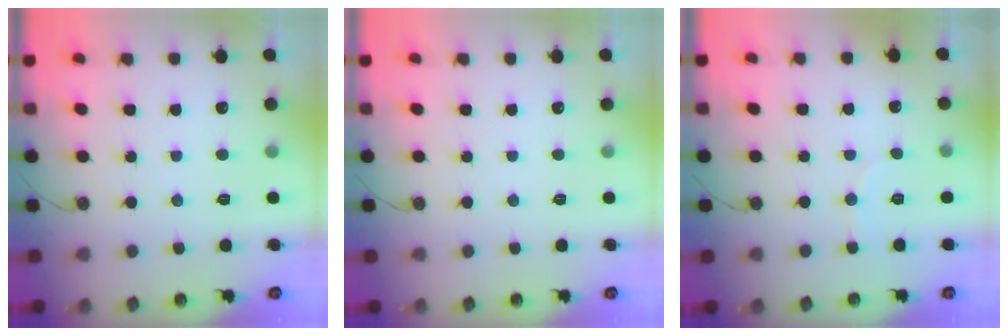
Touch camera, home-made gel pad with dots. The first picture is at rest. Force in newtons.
{"total": 0.0}
{"total": 3.9, "press": 3.8, "slide": 0.6}